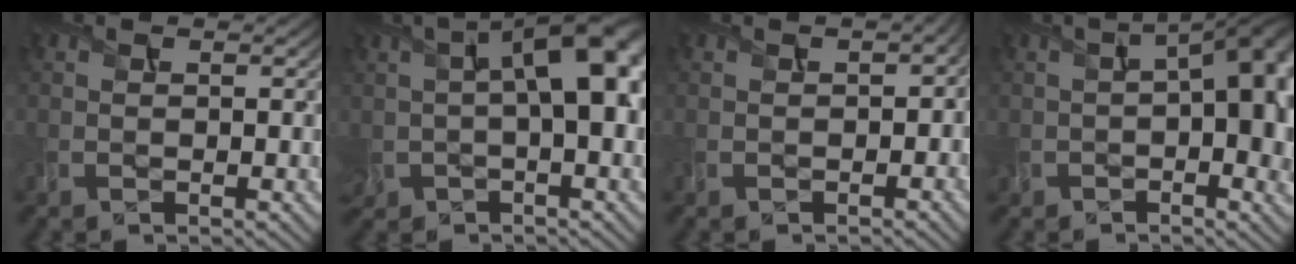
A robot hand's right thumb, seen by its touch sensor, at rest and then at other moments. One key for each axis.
{"total": 13.5, "fx": 1.8, "fy": 6.6, "fz": 11.6, "tx": -0.201, "ty": -0.002, "tz": 0.041}
{"total": 2.4, "fx": -0.7, "fy": 1.6, "fz": 1.7, "tx": -0.028, "ty": -0.007, "tz": -0.007}
{"total": 14.3, "fx": 0.5, "fy": 7.5, "fz": 12.2, "tx": -0.171, "ty": -0.018, "tz": 0.026}